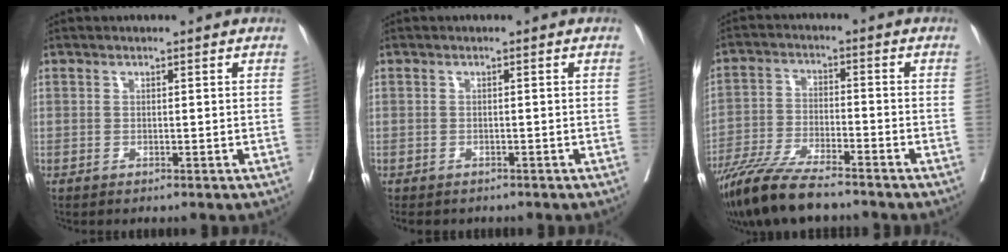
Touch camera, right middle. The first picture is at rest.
{"total": 4.3, "force": [-3.6, 1.9, 1.4], "torque": [-0.022, -0.005, -0.047]}
{"total": 12.4, "force": [-10.2, 1.8, 6.8], "torque": [-0.122, -0.033, -0.180]}